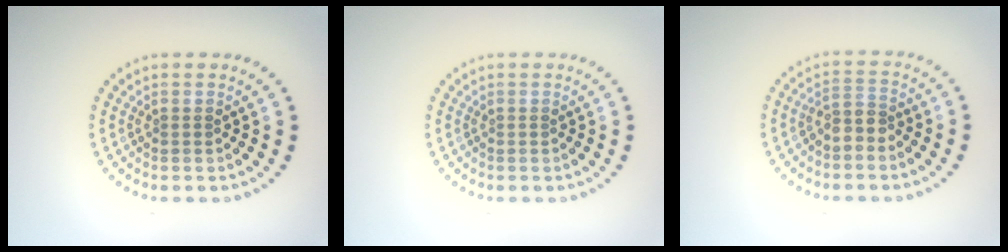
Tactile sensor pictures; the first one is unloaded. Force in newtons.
{"total": 0.0}
{"total": 2.2, "press": 1.8, "slide": 1.1}